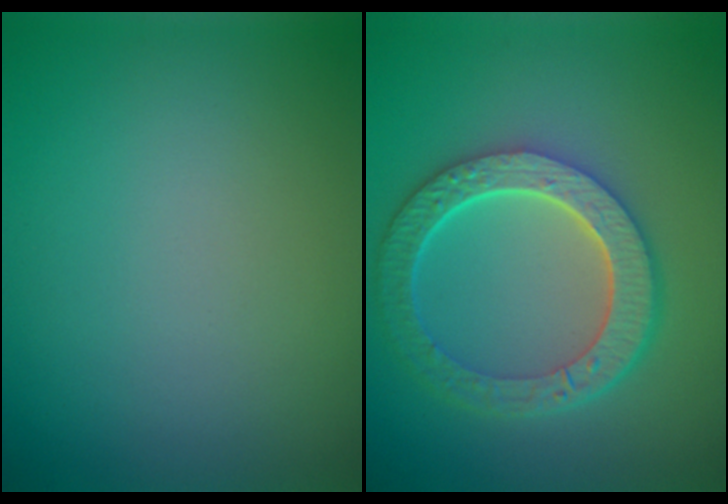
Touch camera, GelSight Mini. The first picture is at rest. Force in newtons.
{"total": 6.6, "press": 4.9, "slide": 4.4}